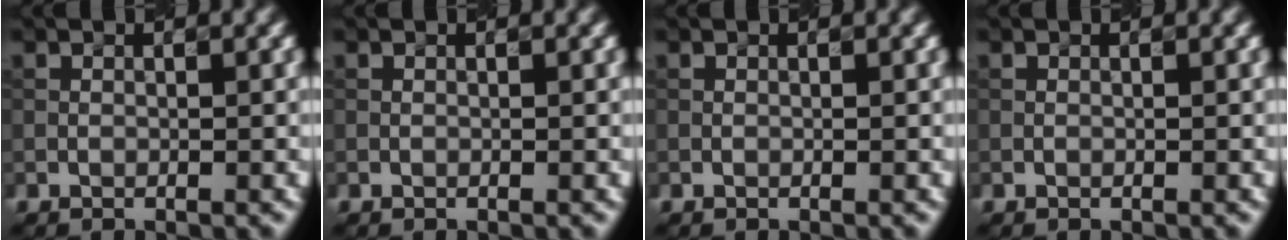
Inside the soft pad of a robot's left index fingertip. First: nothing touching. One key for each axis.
{"total": 0.0}
{"total": 0.0}
{"total": 0.0}